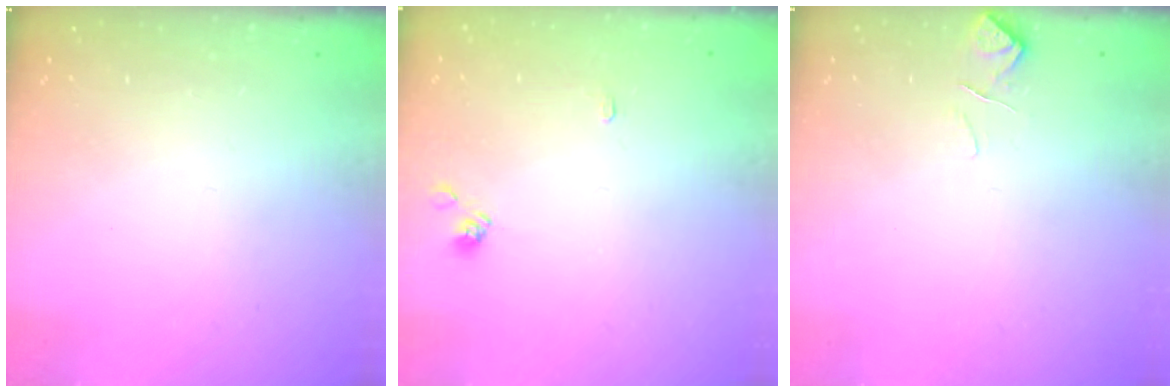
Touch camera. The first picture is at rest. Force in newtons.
{"total": 2.9, "press": 2.9, "slide": 0.3}
{"total": 0.8, "press": 0.3, "slide": 0.7}